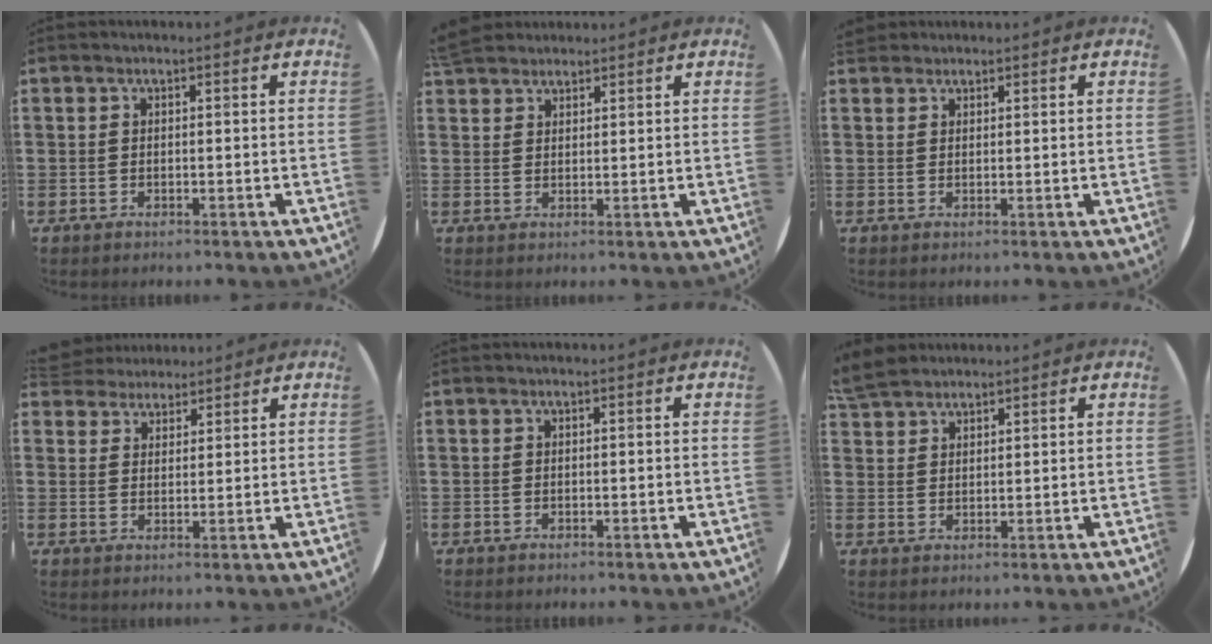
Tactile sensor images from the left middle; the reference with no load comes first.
{"total": 3.7, "force": [3.4, 1.2, 0.3], "torque": [-0.006, -0.006, 0.065]}
{"total": 1.5, "force": [1.4, 0.5, 0.0], "torque": [0.006, 0.002, 0.026]}
{"total": 4.0, "force": [3.8, 1.3, -0.2], "torque": [-0.010, -0.004, 0.073]}
{"total": 0.0}
{"total": 4.6, "force": [4.2, 1.6, 1.2], "torque": [-0.035, -0.001, 0.082]}